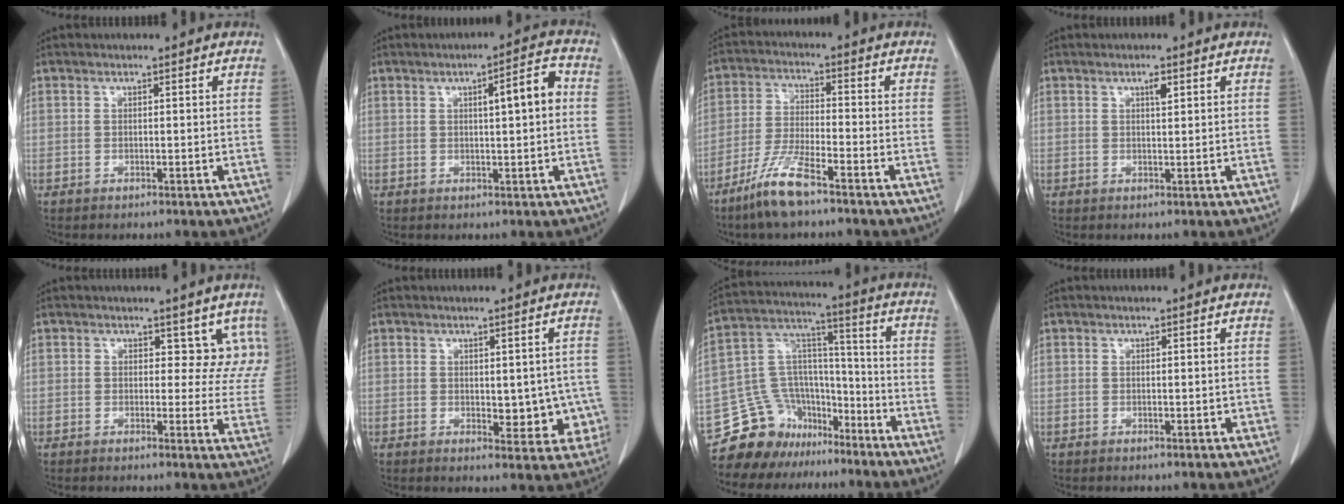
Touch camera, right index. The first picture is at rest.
{"total": 5.7, "force": [0.9, 0.8, 5.5], "torque": [-0.080, 0.014, 0.011]}
{"total": 8.1, "force": [-5.7, 0.8, 5.7], "torque": [-0.127, -0.017, -0.114]}
{"total": 1.5, "force": [0.8, 0.3, 1.2], "torque": [-0.020, -0.001, 0.012]}
{"total": 6.7, "force": [4.5, 4.2, 2.7], "torque": [0.002, -0.009, 0.035]}
{"total": 6.9, "force": [-0.7, 3.7, 5.8], "torque": [-0.045, 0.003, 0.001]}
{"total": 13.8, "force": [-10.9, 8.2, 2.1], "torque": [-0.048, 0.085, -0.188]}
{"total": 1.1, "force": [-0.1, 0.4, 1.0], "torque": [-0.013, -0.002, 0.004]}